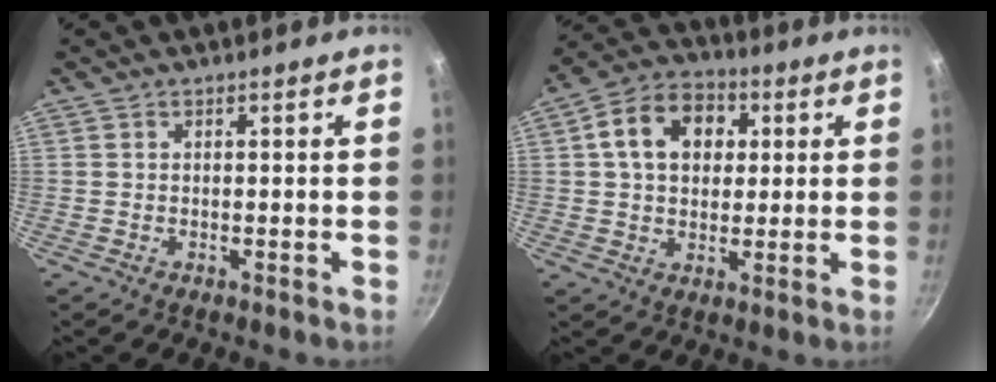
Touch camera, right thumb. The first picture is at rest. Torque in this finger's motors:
{"motor_torque": [0.05, 2.74, 1.37, 0.11, 0.07]}